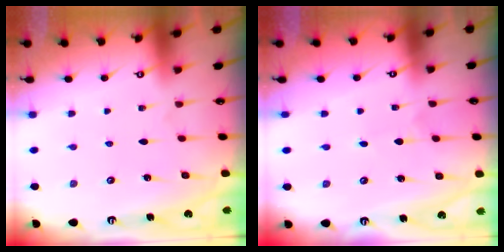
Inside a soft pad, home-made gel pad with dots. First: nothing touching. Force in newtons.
{"total": 0.5, "press": 0.5, "slide": 0.1}